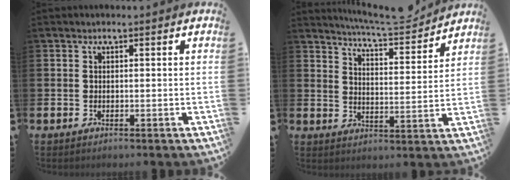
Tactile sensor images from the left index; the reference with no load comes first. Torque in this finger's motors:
{"motor_torque": [0.90, -1.23, 0.12, 0.09]}